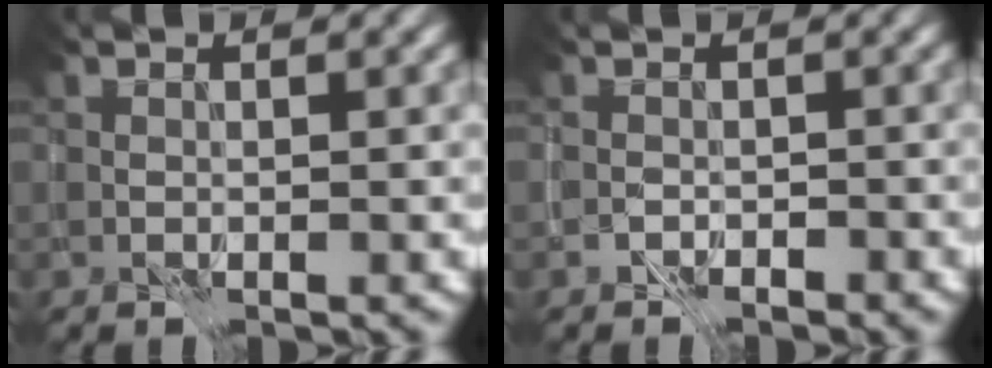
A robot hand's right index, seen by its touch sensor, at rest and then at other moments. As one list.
[{"total": 1.4, "force": [-1.1, 0.8, 0.0], "torque": [-0.001, 0.001, -0.024]}]